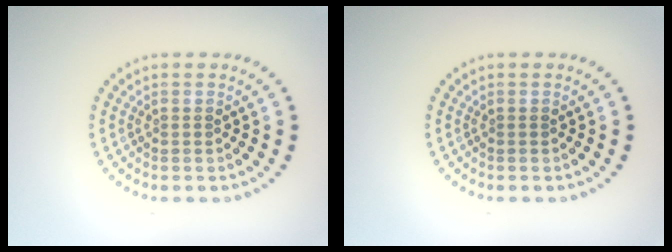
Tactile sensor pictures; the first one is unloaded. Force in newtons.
{"total": 0.0}